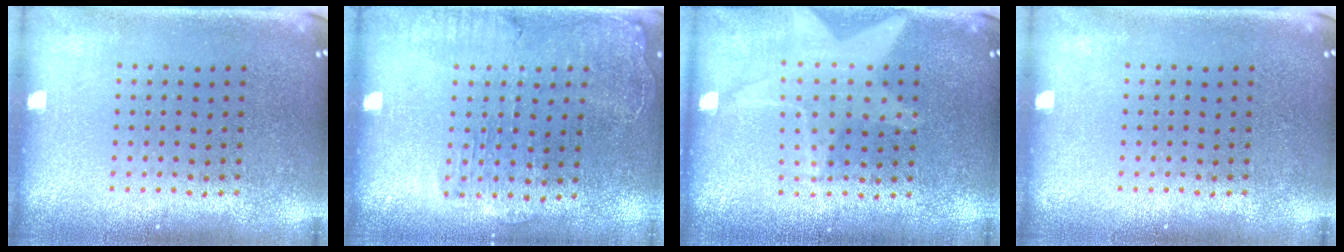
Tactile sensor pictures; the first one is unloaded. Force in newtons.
{"total": 1.4, "press": 1.4, "slide": 0.4}
{"total": 1.1, "press": 1.1, "slide": 0.1}
{"total": 0.0}